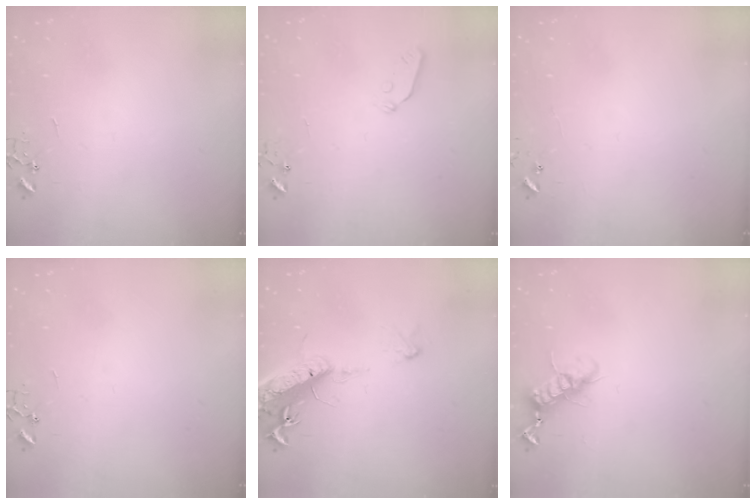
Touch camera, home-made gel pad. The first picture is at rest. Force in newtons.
{"total": 4.2, "press": 4.2, "slide": 0.5}
{"total": 4.7, "press": 4.7, "slide": 0.5}
{"total": 0.0}
{"total": 17.9, "press": 17.5, "slide": 3.9}
{"total": 11.3, "press": 11.2, "slide": 1.2}